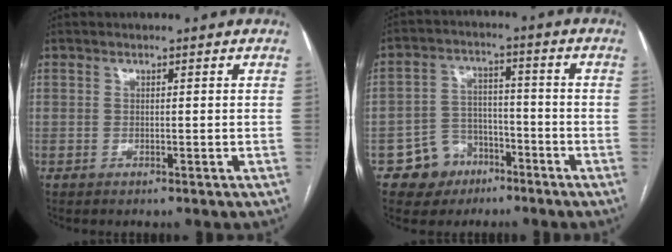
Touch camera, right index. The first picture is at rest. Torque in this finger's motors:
{"motor_torque": [0.21, -0.37, -0.20, -0.12]}